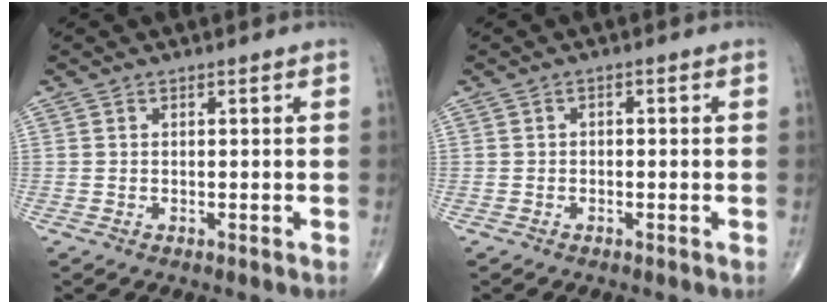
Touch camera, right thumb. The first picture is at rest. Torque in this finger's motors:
{"motor_torque": [-0.31, 0.11, -0.06, -0.22, -0.03]}